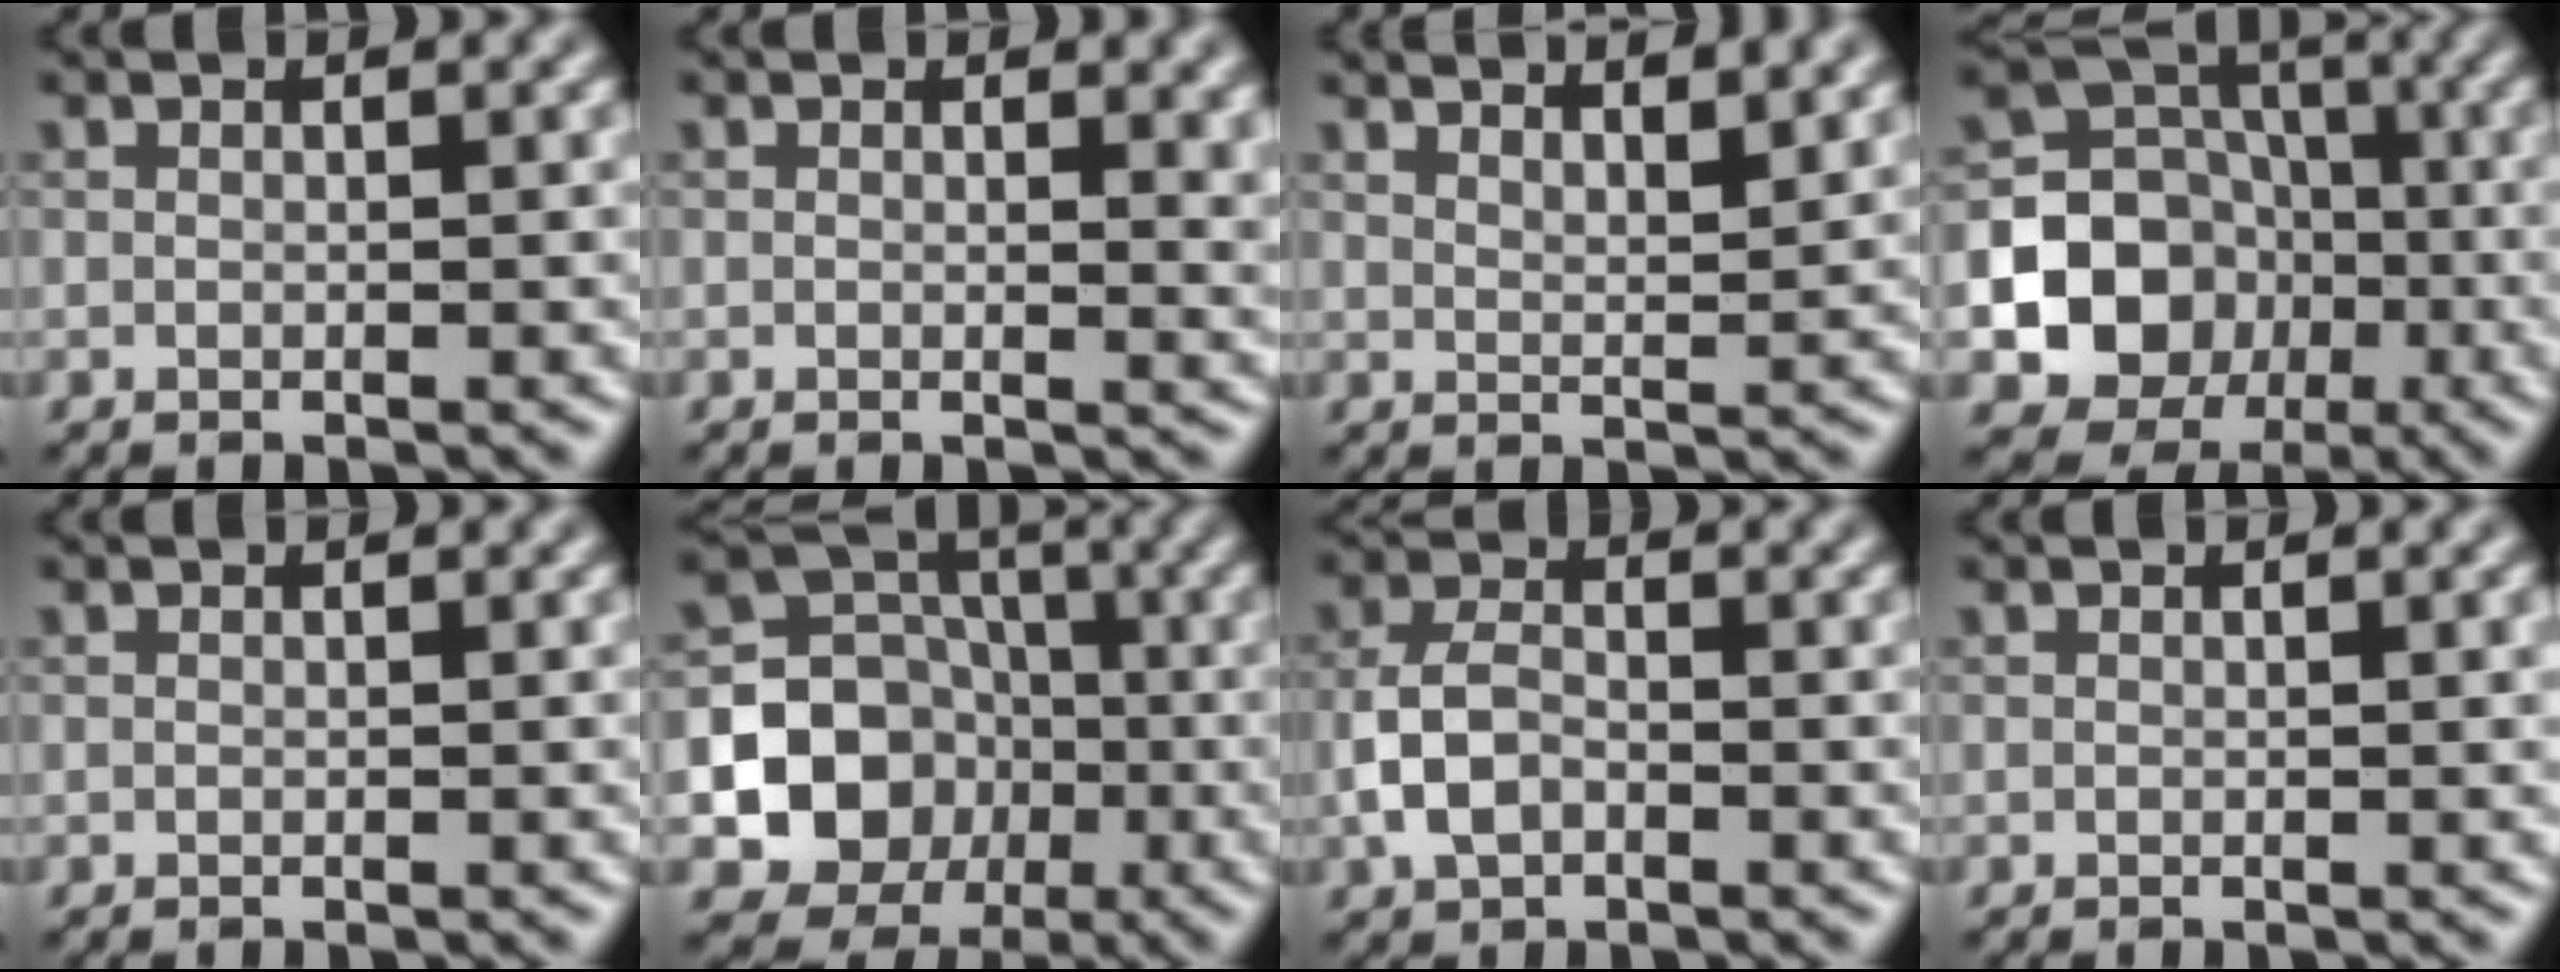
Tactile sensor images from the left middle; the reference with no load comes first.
{"total": 2.8, "force": [0.6, 1.3, 2.4], "torque": [-0.023, -0.004, 0.009]}
{"total": 5.0, "force": [4.0, 1.5, 2.6], "torque": [-0.009, 0.017, 0.037]}
{"total": 9.3, "force": [-2.5, 8.1, 3.7], "torque": [-0.052, -0.011, -0.070]}
{"total": 0.0}
{"total": 8.1, "force": [-2.3, 7.1, 3.3], "torque": [-0.042, -0.008, -0.053]}
{"total": 3.3, "force": [-1.2, 2.1, 2.3], "torque": [-0.047, 0.005, -0.030]}
{"total": 0.5, "force": [0.0, 0.1, 0.5], "torque": [-0.007, -0.002, -0.001]}